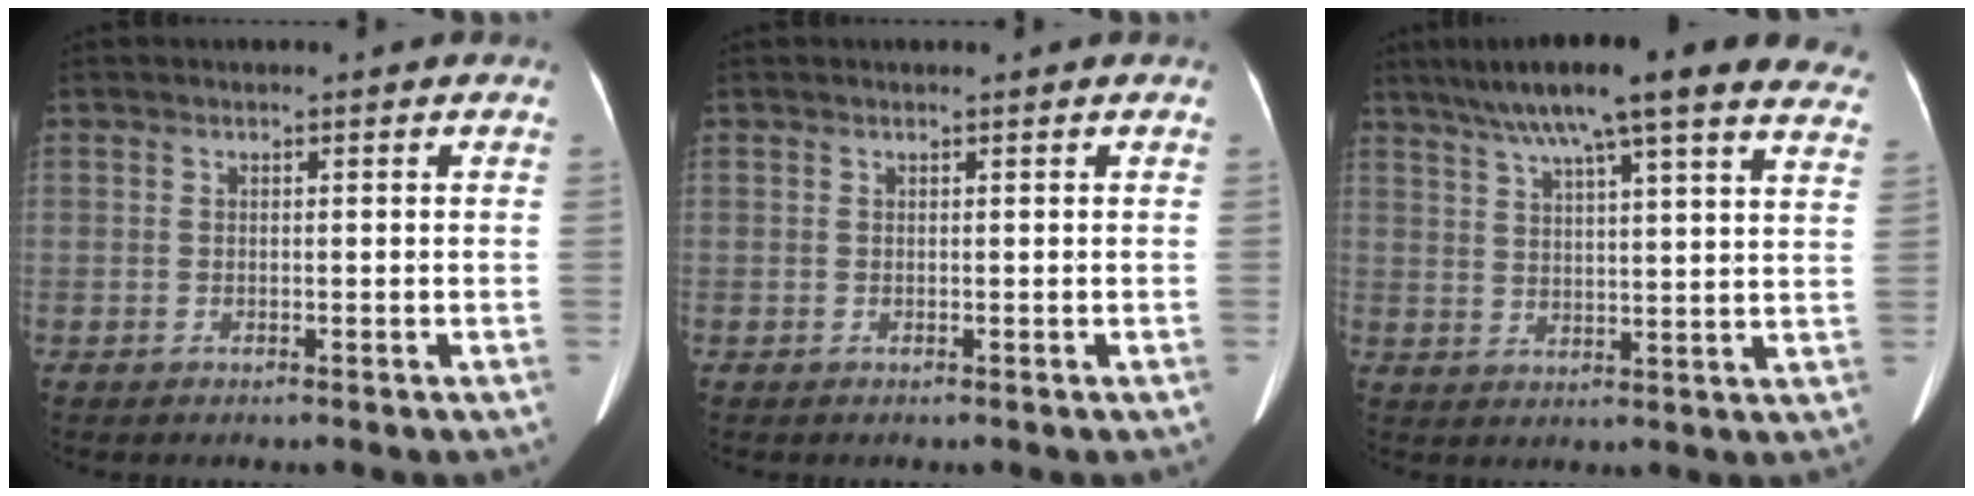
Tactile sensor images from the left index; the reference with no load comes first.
{"total": 0.0}
{"total": 26.1, "force": [21.4, 2.7, 14.7], "torque": [-0.213, 0.006, 0.268]}